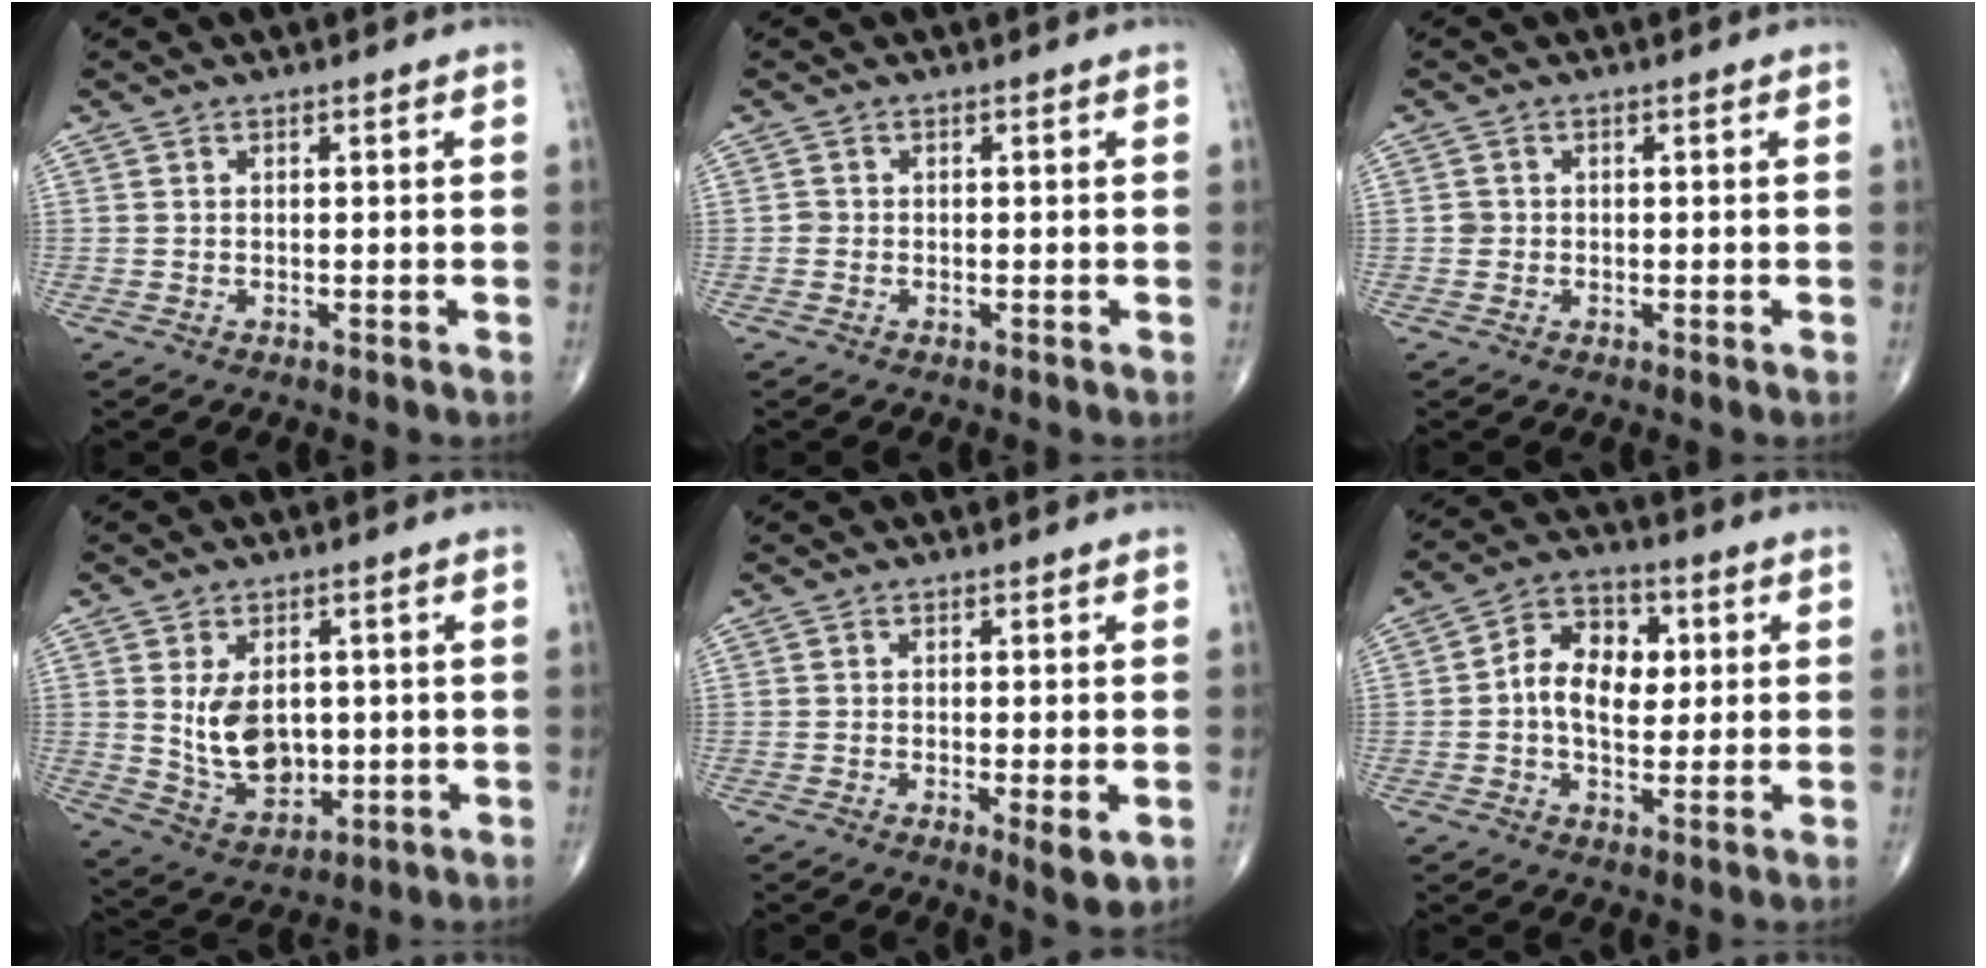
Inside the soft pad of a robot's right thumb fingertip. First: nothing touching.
{"total": 0.6, "force": [-0.2, 0.5, 0.1], "torque": [0.000, 0.002, -0.007]}
{"total": 1.1, "force": [-0.1, 1.0, 0.2], "torque": [0.003, 0.003, -0.002]}
{"total": 9.9, "force": [0.9, 6.6, 7.2], "torque": [-0.099, -0.018, 0.033]}
{"total": 4.1, "force": [-1.2, 0.9, 3.8], "torque": [-0.059, -0.013, -0.020]}
{"total": 10.3, "force": [0.8, 7.0, 7.5], "torque": [-0.102, 0.017, 0.005]}